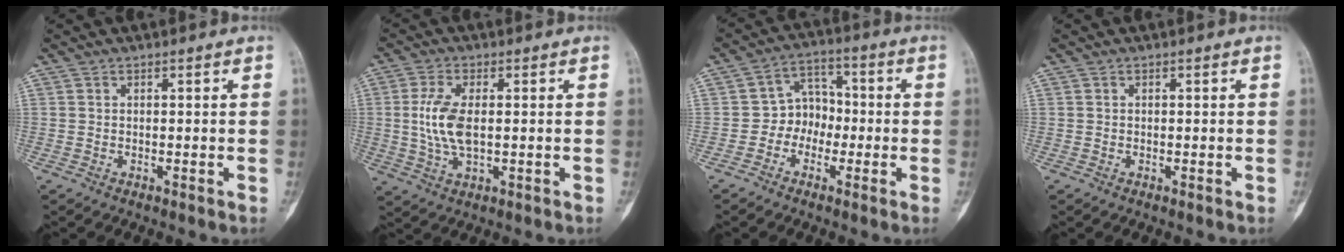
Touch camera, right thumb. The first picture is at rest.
{"total": 8.0, "force": [0.4, 3.8, 7.1], "torque": [-0.151, -0.004, 0.009]}
{"total": 6.8, "force": [-1.7, 5.8, 3.3], "torque": [-0.005, 0.030, -0.045]}
{"total": 0.0}